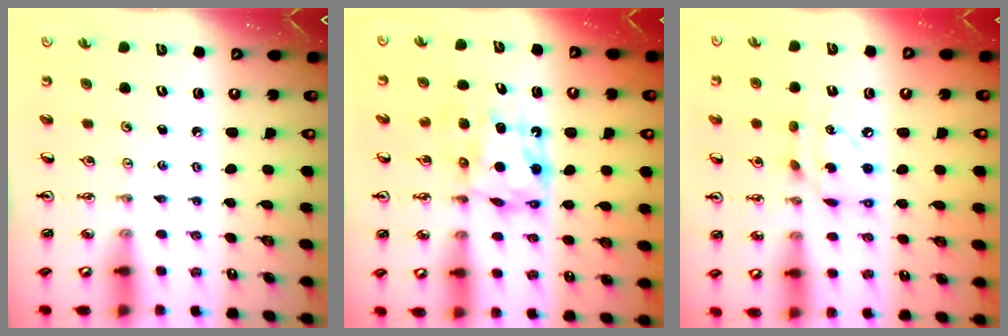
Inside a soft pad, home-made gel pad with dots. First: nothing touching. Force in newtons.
{"total": 7.2, "press": 7.2, "slide": 0.0}
{"total": 10.6, "press": 10.6, "slide": 0.6}